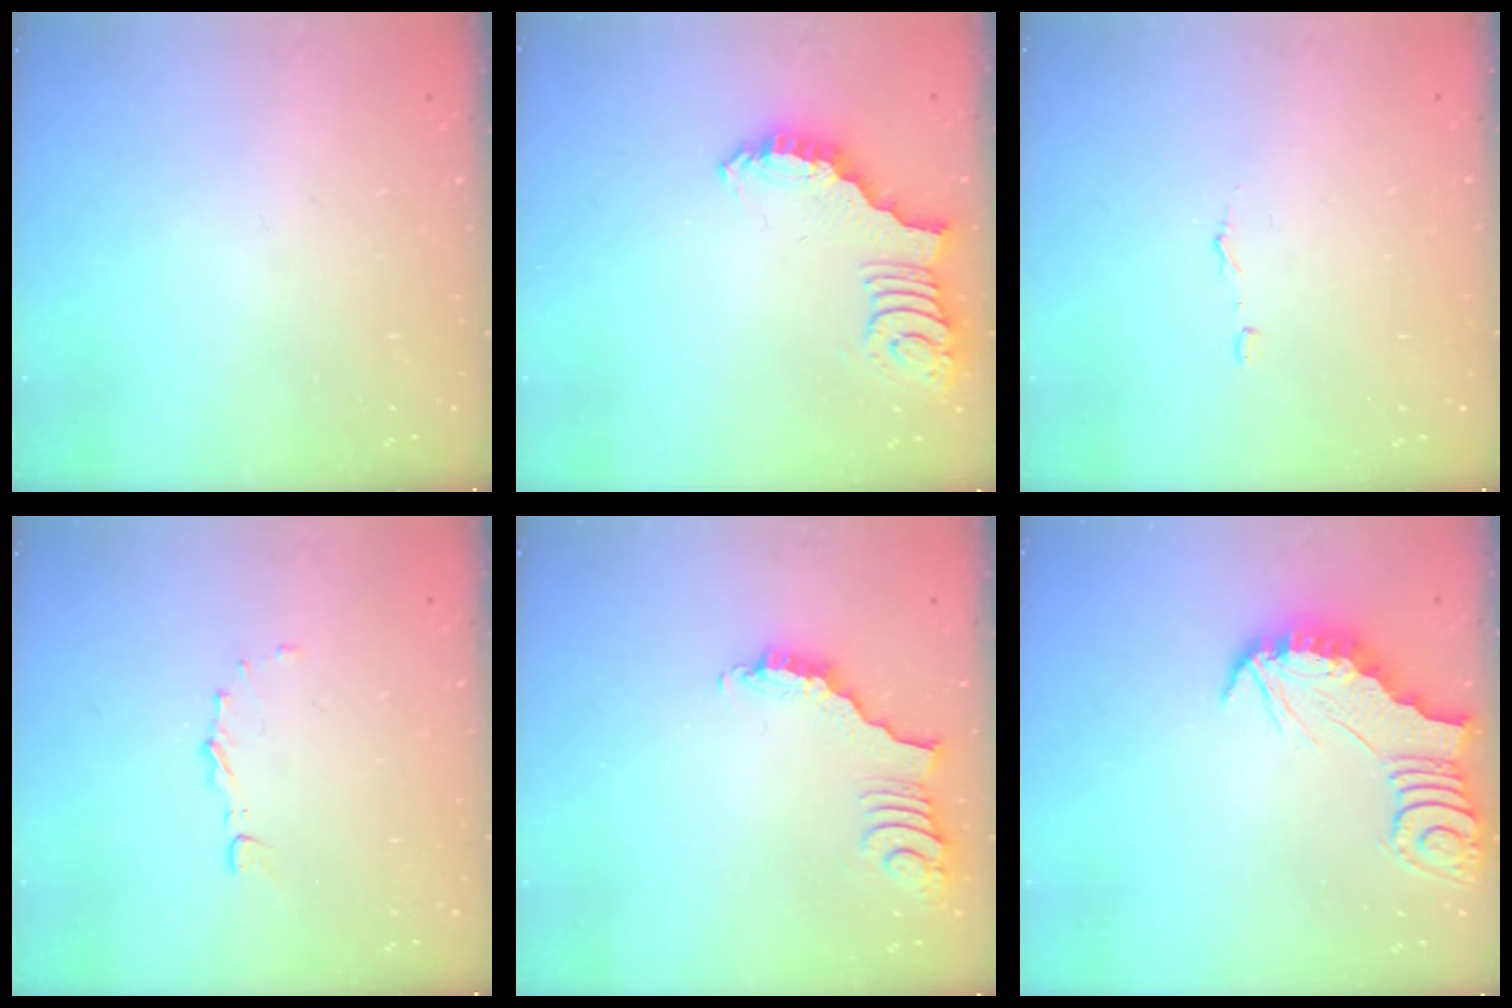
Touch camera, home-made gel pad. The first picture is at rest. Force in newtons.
{"total": 2.6, "press": 2.6, "slide": 0.5}
{"total": 2.9, "press": 2.9, "slide": 0.2}
{"total": 5.2, "press": 5.1, "slide": 0.7}
{"total": 2.9, "press": 2.9, "slide": 0.6}
{"total": 3.0, "press": 3.0, "slide": 0.3}